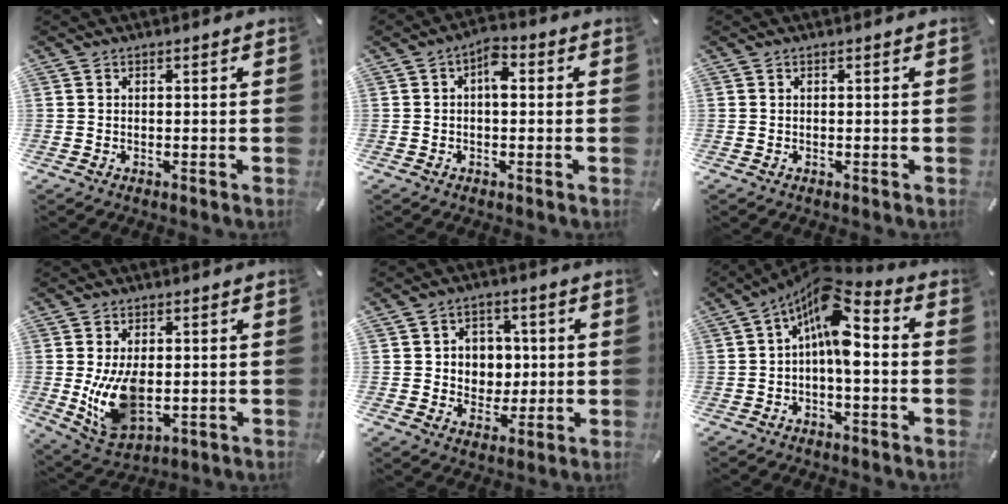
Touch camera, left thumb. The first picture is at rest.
{"total": 4.5, "force": [0.4, 2.4, 3.8], "torque": [-0.062, 0.008, 0.001]}
{"total": 0.0}
{"total": 11.0, "force": [-0.1, 6.8, 8.6], "torque": [-0.177, -0.017, -0.003]}
{"total": 6.9, "force": [0.6, 6.7, 1.6], "torque": [-0.021, -0.001, 0.011]}
{"total": 11.4, "force": [2.1, 5.1, 10.0], "torque": [-0.171, -0.025, 0.037]}